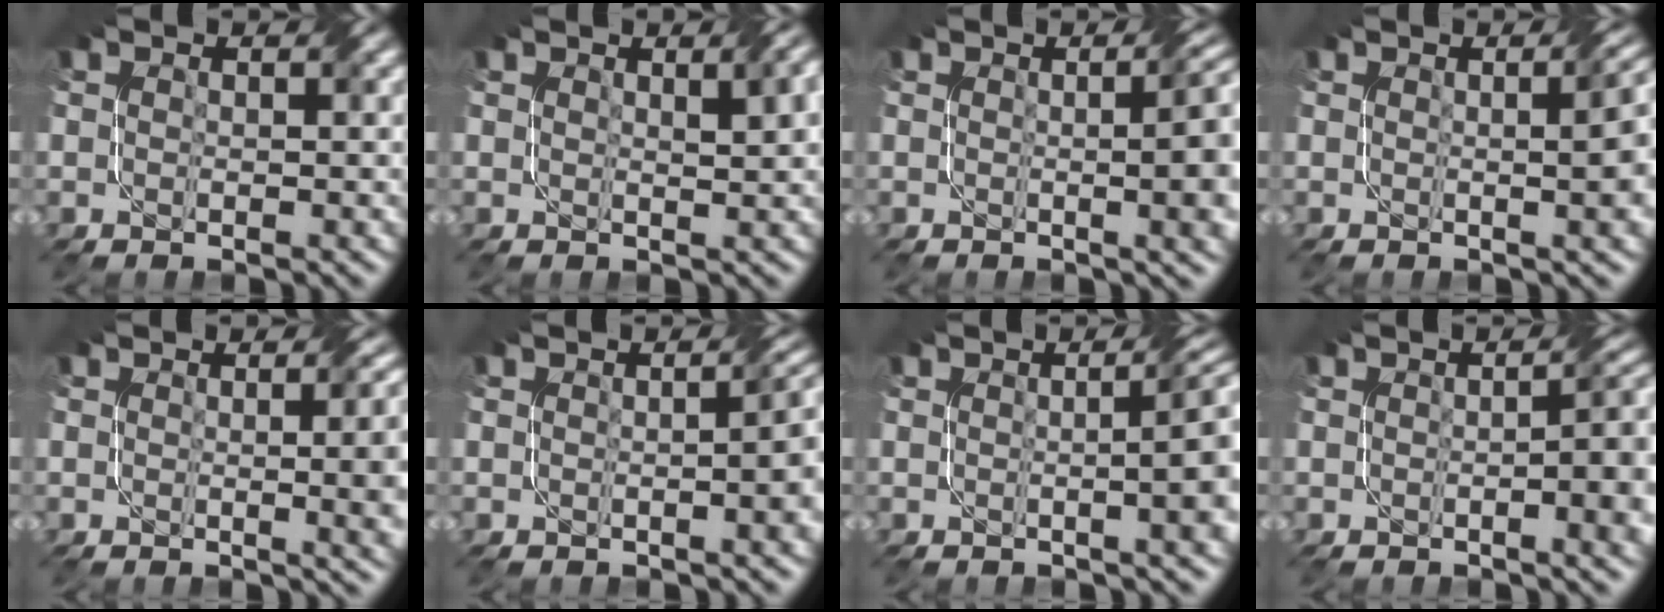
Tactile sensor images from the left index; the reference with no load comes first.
{"total": 3.3, "force": [1.6, 1.0, 2.7], "torque": [-0.026, 0.007, 0.025]}
{"total": 9.8, "force": [0.4, 4.2, 8.9], "torque": [-0.047, 0.019, -0.002]}
{"total": 7.6, "force": [0.4, 3.2, 6.9], "torque": [-0.030, 0.023, 0.000]}
{"total": 7.3, "force": [0.3, 3.0, 6.6], "torque": [-0.033, 0.008, 0.007]}
{"total": 6.1, "force": [-0.2, 2.3, 5.6], "torque": [-0.030, 0.015, -0.003]}
{"total": 8.3, "force": [0.4, 3.0, 7.7], "torque": [-0.044, 0.026, -0.008]}
{"total": 7.2, "force": [-0.4, 2.4, 6.8], "torque": [-0.055, 0.008, -0.004]}